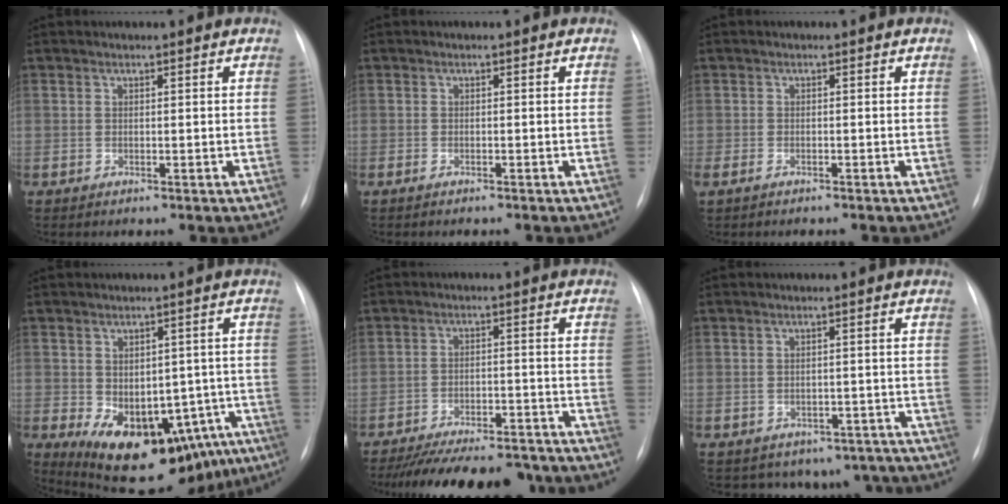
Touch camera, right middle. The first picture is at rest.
{"total": 1.1, "force": [-0.9, 0.2, 0.5], "torque": [-0.014, -0.003, -0.009]}
{"total": 2.8, "force": [-2.2, 1.0, 1.4], "torque": [-0.026, -0.006, -0.026]}
{"total": 16.5, "force": [-8.1, 9.6, 10.8], "torque": [-0.119, 0.017, -0.092]}
{"total": 20.0, "force": [-17.9, 4.8, 7.6], "torque": [-0.123, -0.010, -0.243]}
{"total": 10.1, "force": [-8.3, 5.7, 1.1], "torque": [0.000, 0.024, -0.082]}